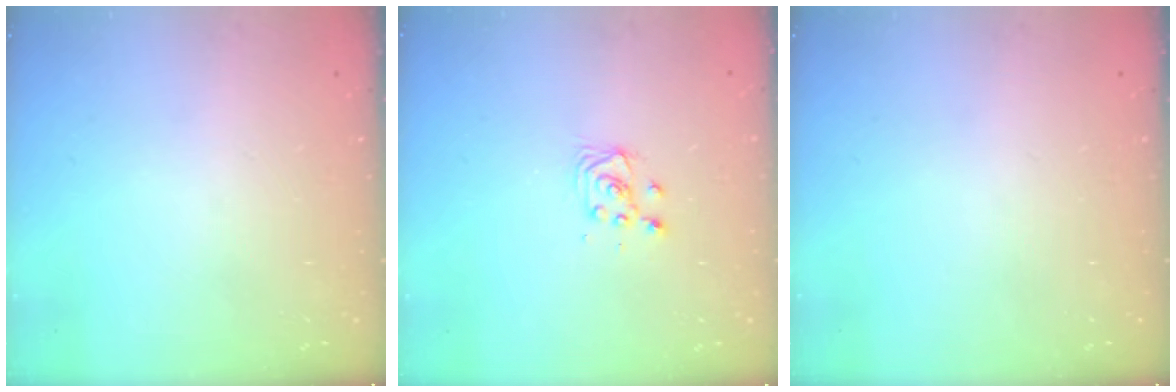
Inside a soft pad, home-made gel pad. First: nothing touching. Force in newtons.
{"total": 3.8, "press": 3.7, "slide": 0.4}
{"total": 0.0}